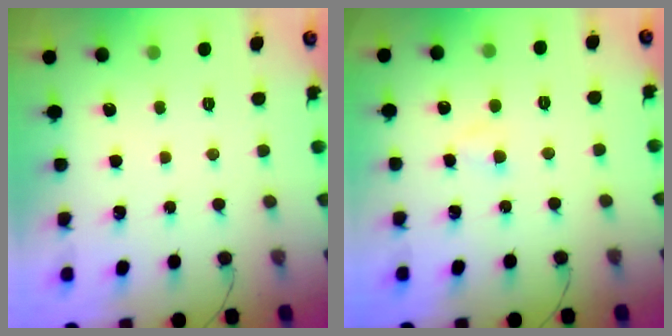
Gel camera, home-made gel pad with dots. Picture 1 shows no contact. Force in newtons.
{"total": 2.0, "press": 1.7, "slide": 1.0}